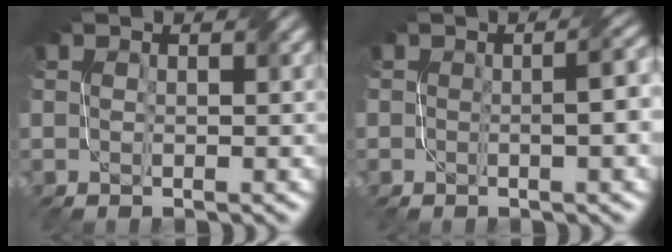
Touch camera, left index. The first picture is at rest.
{"total": 2.3, "force": [-0.5, 0.5, 2.2], "torque": [-0.027, 0.008, -0.003]}